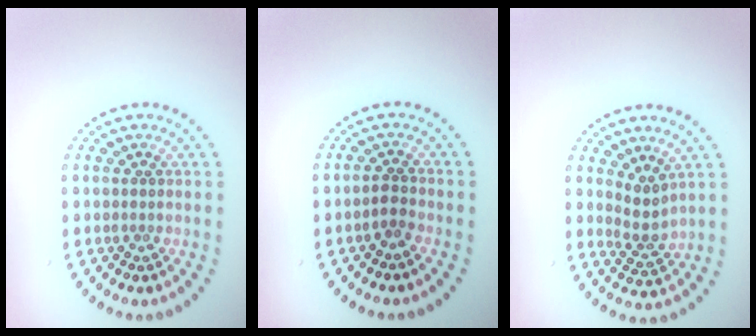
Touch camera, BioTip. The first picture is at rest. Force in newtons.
{"total": 1.3, "press": 1.0, "slide": 0.8}
{"total": 2.1, "press": 1.6, "slide": 1.4}